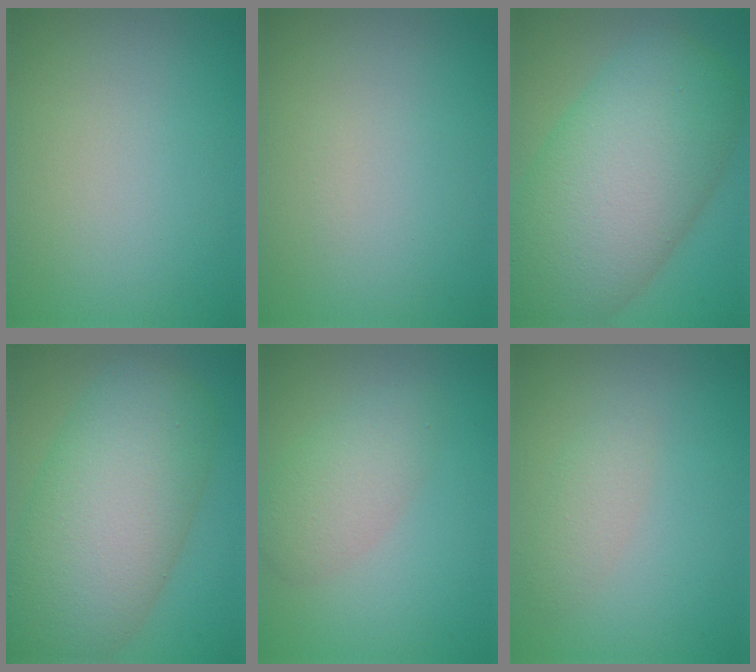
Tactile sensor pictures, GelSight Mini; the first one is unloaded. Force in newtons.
{"total": 0.0}
{"total": 13.0, "press": 12.9, "slide": 0.5}
{"total": 11.3, "press": 11.3, "slide": 0.9}
{"total": 3.2, "press": 3.2, "slide": 0.1}
{"total": 1.6, "press": 1.6, "slide": 0.1}